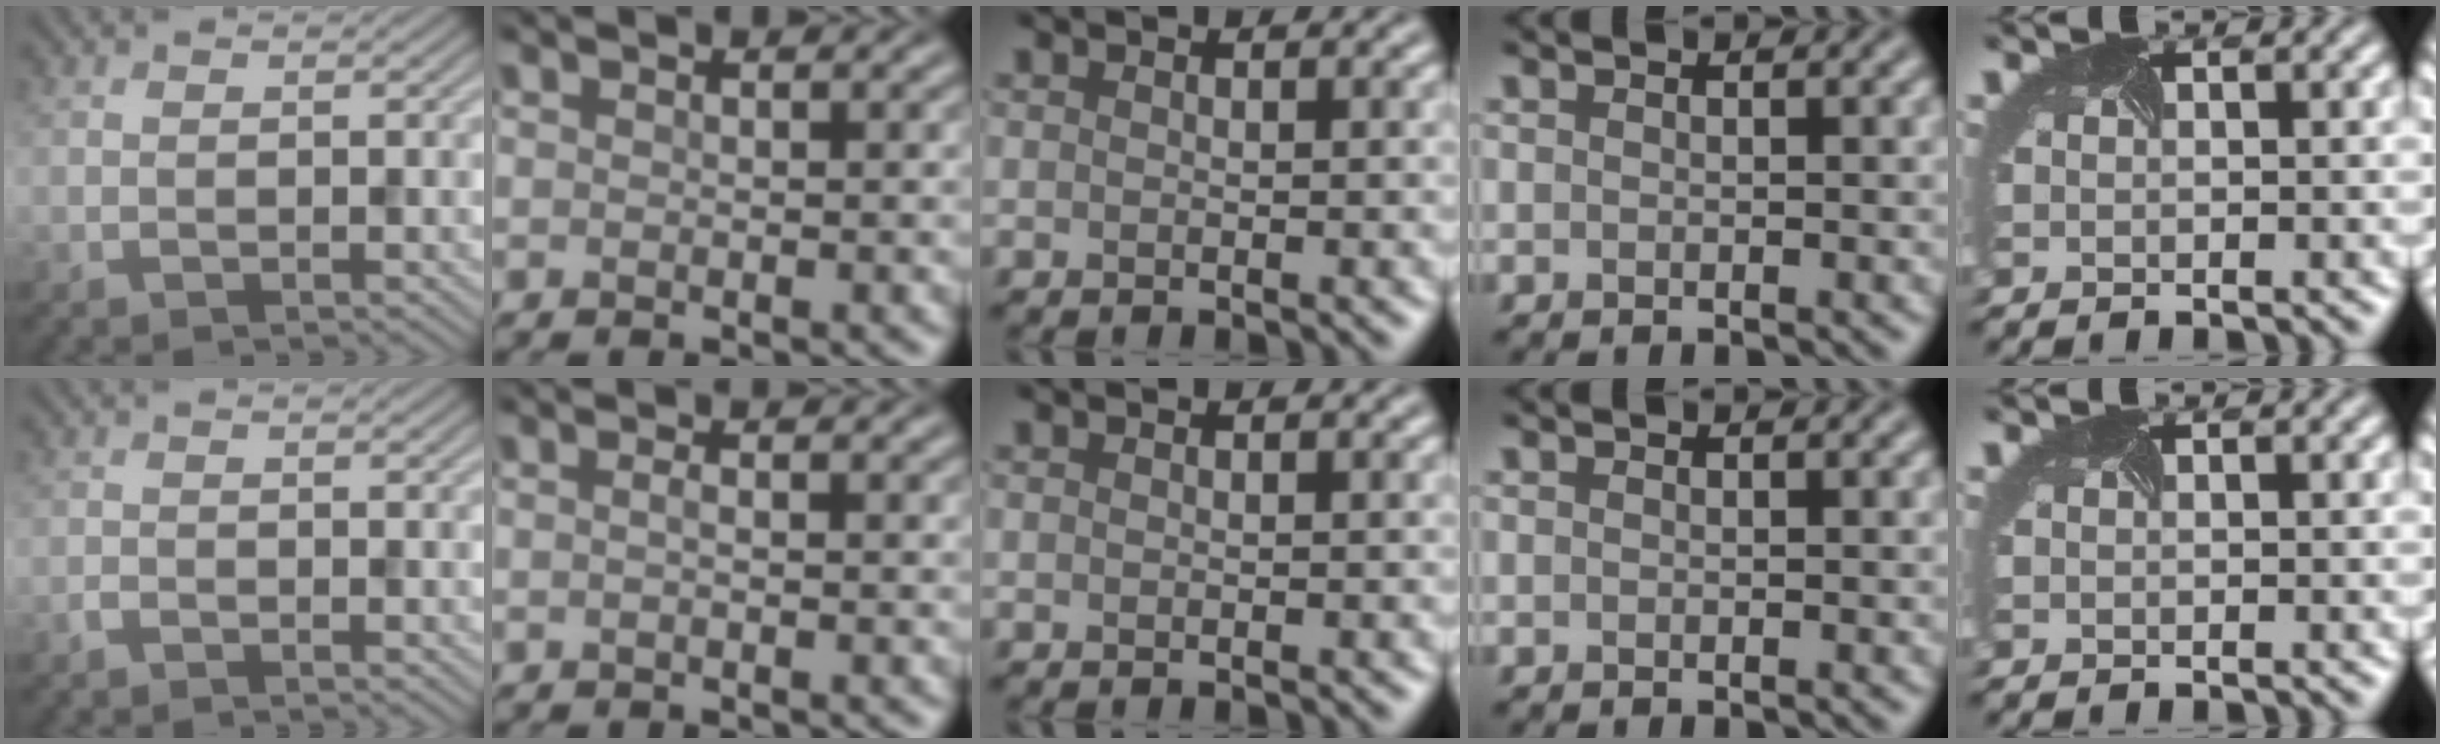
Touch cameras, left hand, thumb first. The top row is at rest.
{"thumb": {"total": 0.8, "force": [-0.7, 0.3, 0.3], "torque": [-0.006, 0.000, -0.014]}, "index": {"total": 0.6, "force": [-0.3, 0.1, 0.5], "torque": [-0.014, 0.003, -0.008]}}